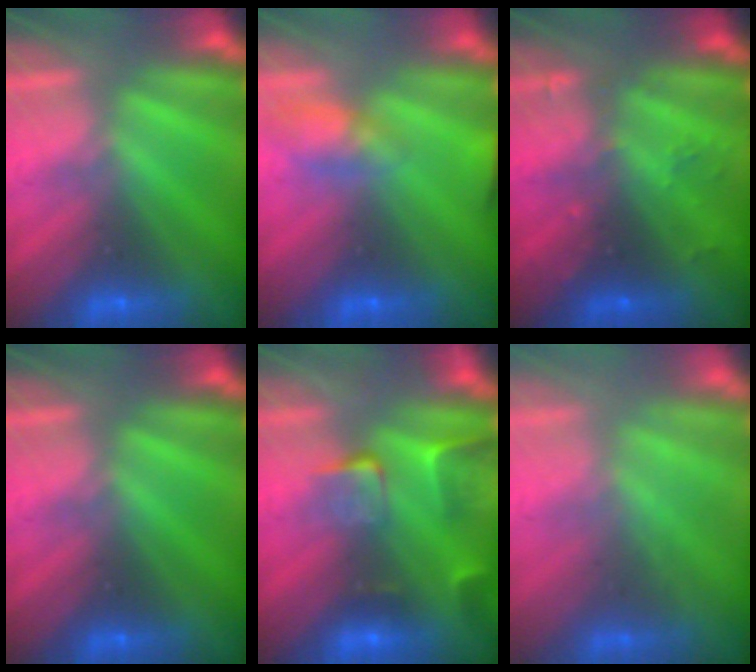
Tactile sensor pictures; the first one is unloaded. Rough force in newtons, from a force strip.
{"total": 4.6}
{"total": 2.4}
{"total": 0.0}
{"total": 8.5}
{"total": 2.1}